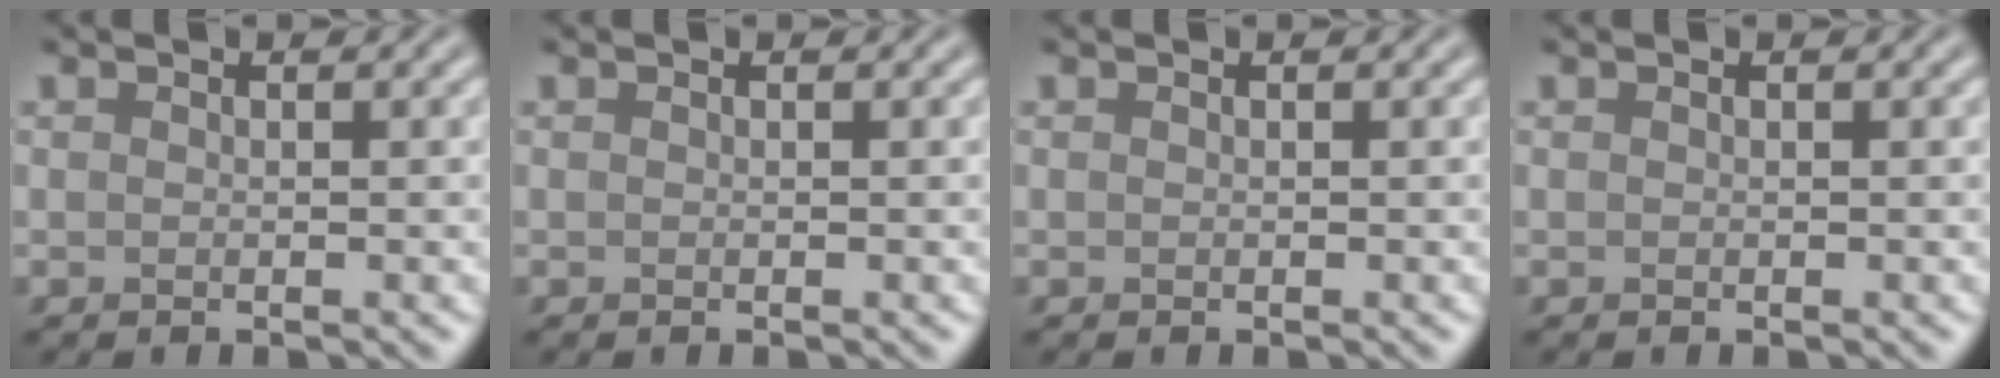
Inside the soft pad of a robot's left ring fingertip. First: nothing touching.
{"total": 0.0}
{"total": 0.0}
{"total": 0.0}